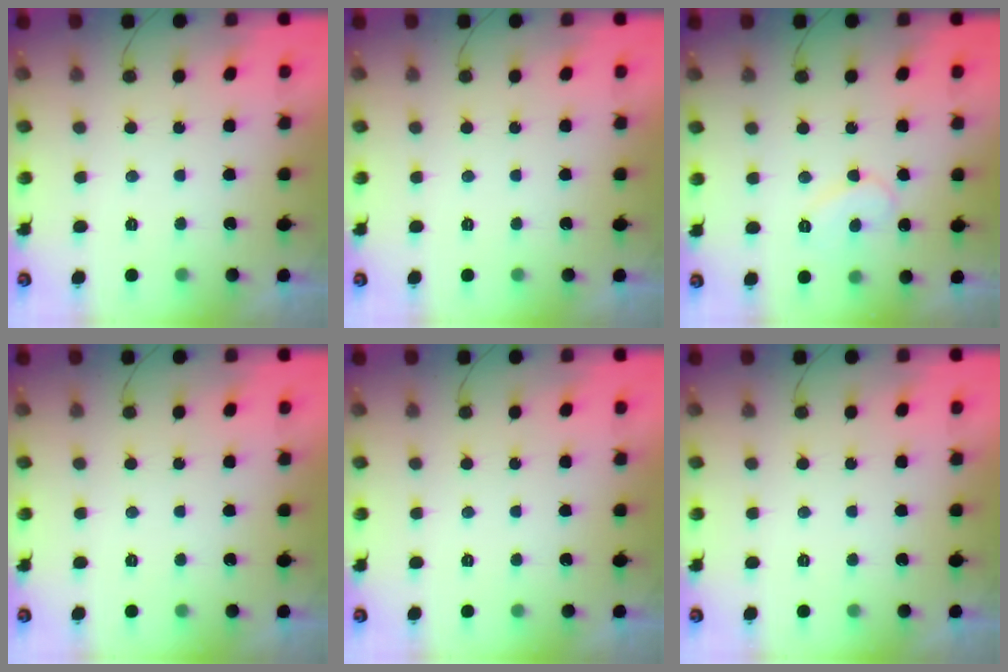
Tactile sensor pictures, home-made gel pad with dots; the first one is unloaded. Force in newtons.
{"total": 0.0}
{"total": 7.6, "press": 7.6, "slide": 0.4}
{"total": 0.0}
{"total": 0.0}
{"total": 0.0}